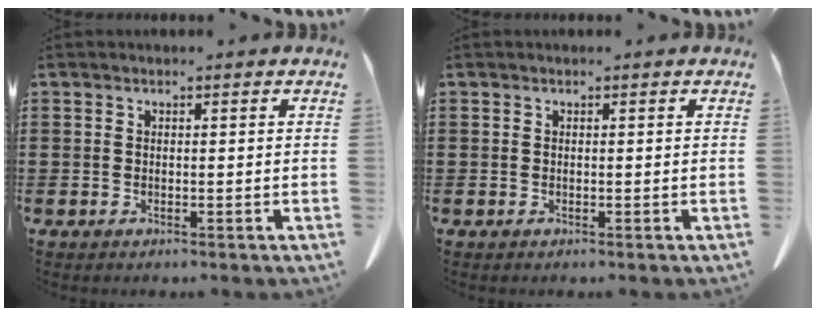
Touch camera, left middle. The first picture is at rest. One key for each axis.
{"total": 0.0}